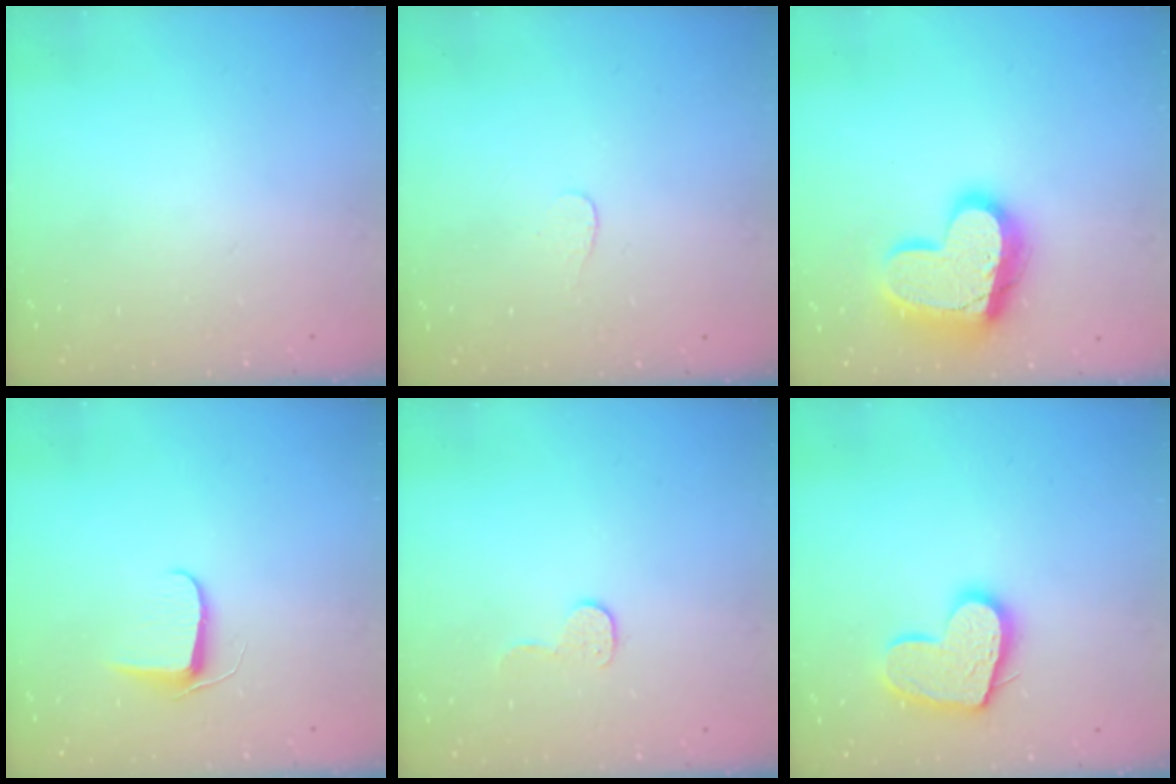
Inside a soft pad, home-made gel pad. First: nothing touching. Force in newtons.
{"total": 3.0, "press": 3.0, "slide": 0.2}
{"total": 19.1, "press": 19.0, "slide": 1.8}
{"total": 6.4, "press": 6.3, "slide": 0.8}
{"total": 5.7, "press": 5.7, "slide": 0.3}
{"total": 14.0, "press": 14.0, "slide": 1.3}